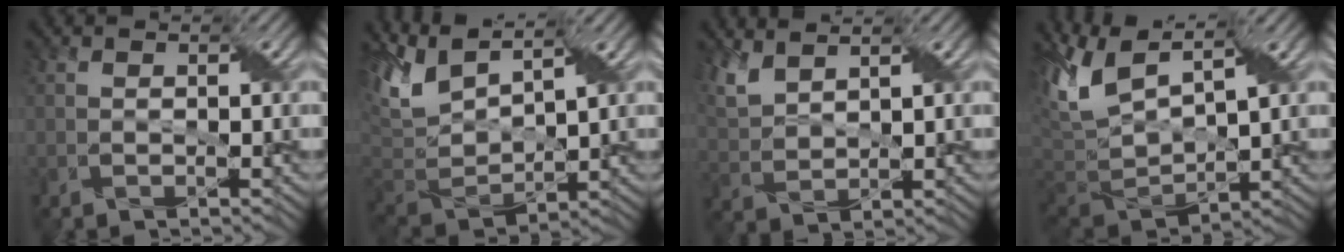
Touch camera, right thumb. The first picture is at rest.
{"total": 8.1, "force": [5.0, 3.1, 5.5], "torque": [-0.149, 0.010, 0.100]}
{"total": 4.7, "force": [3.5, 1.7, 2.5], "torque": [-0.079, 0.007, 0.079]}
{"total": 9.5, "force": [3.9, 4.1, 7.7], "torque": [-0.195, 0.009, 0.069]}